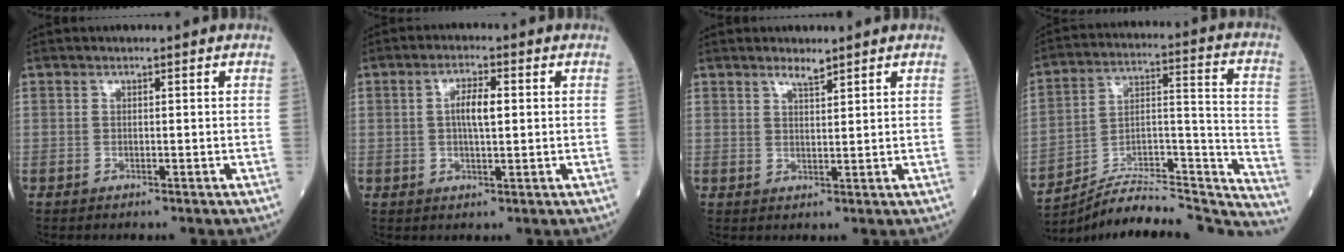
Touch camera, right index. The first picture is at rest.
{"total": 4.3, "force": [0.6, 1.1, 4.1], "torque": [-0.076, 0.007, 0.009]}
{"total": 2.0, "force": [1.8, 0.1, 1.0], "torque": [-0.021, -0.003, 0.033]}
{"total": 24.8, "force": [-23.7, 2.7, 6.8], "torque": [-0.067, 0.045, -0.354]}